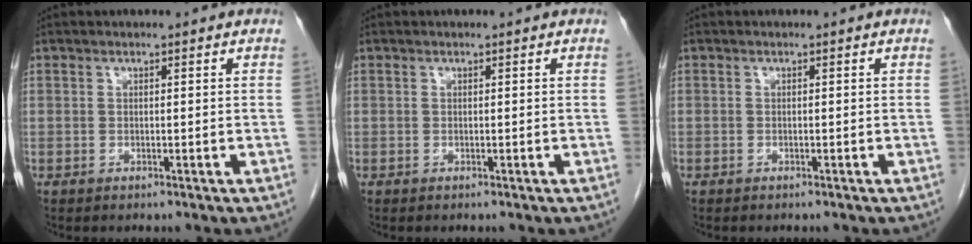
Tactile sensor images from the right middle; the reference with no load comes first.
{"total": 0.0}
{"total": 0.0}